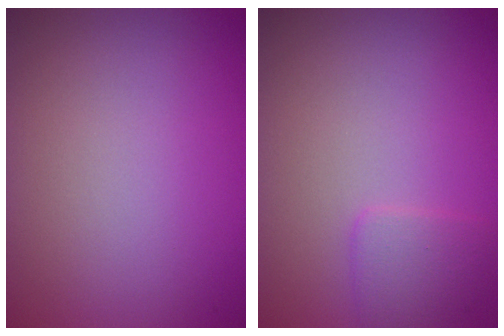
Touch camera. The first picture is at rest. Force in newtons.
{"total": 1.6, "press": 1.6, "slide": 0.1}